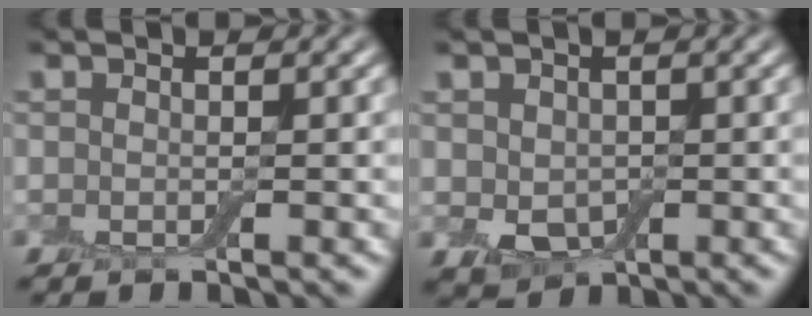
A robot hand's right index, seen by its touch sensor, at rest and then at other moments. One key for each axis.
{"total": 2.7, "fx": 0.1, "fy": 2.1, "fz": 1.7, "tx": -0.033, "ty": -0.007, "tz": 0.004}